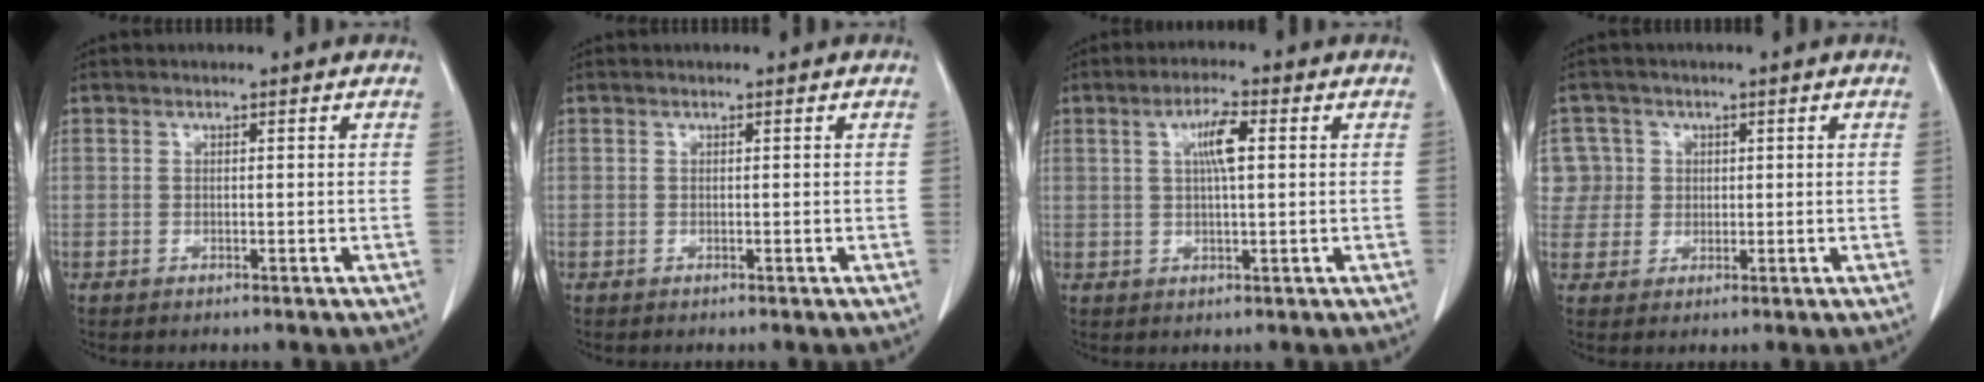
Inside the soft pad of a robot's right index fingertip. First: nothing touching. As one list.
[{"total": 0.0}, {"total": 4.7, "force": [1.3, 0.8, 4.5], "torque": [-0.082, 0.005, 0.024]}, {"total": 5.6, "force": [1.5, 5.4, -0.2], "torque": [0.017, 0.018, 0.034]}]